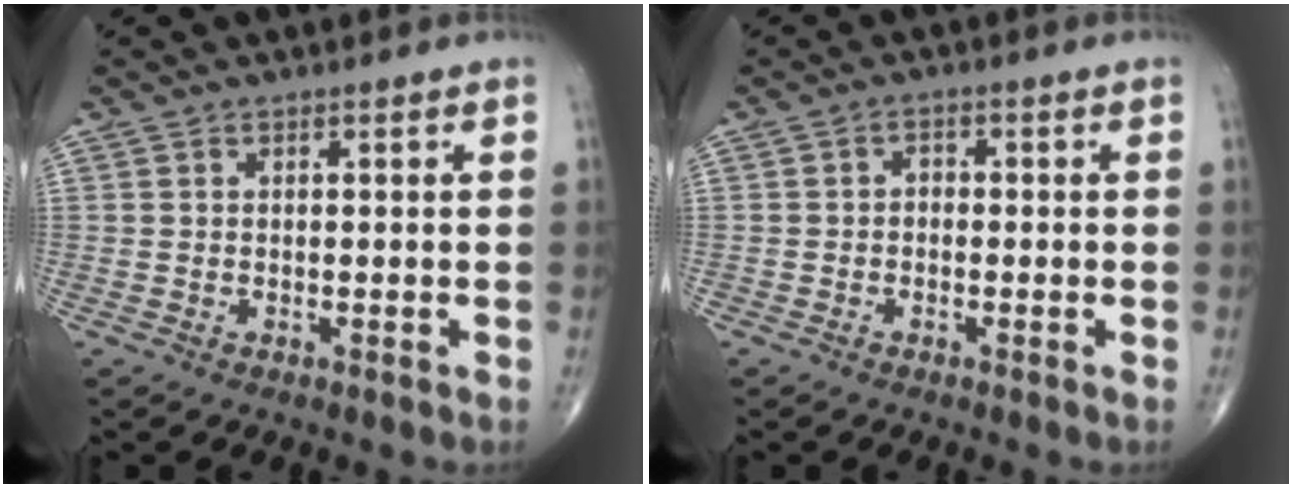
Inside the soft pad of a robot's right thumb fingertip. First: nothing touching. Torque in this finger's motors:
{"motor_torque": [-0.15, -0.08, -0.04, -0.19, 0.03]}